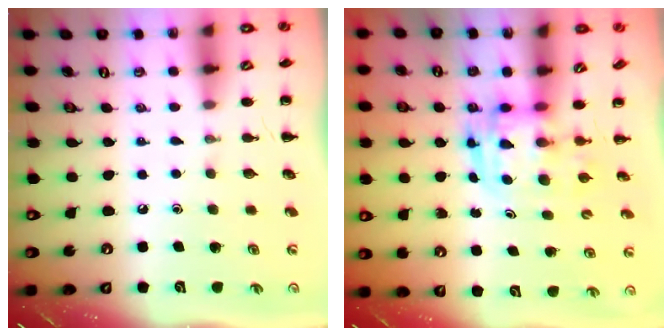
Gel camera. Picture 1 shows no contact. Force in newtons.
{"total": 3.4, "press": 3.3, "slide": 0.7}